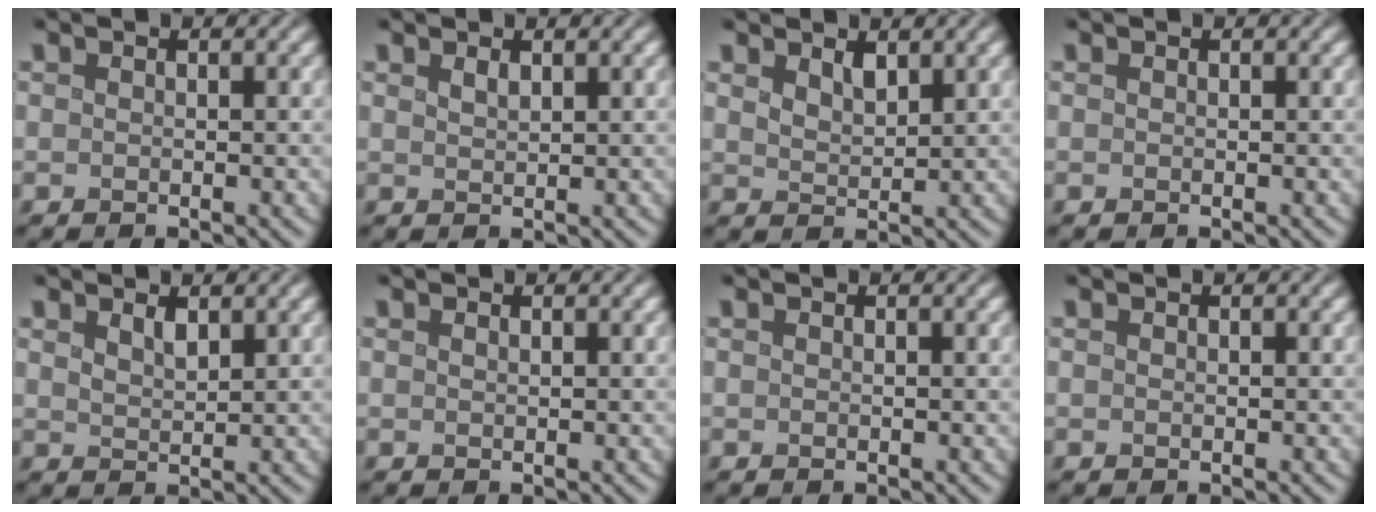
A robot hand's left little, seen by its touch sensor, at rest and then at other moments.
{"total": 0.8, "force": [0.6, 0.3, 0.4], "torque": [-0.012, 0.000, 0.014]}
{"total": 1.7, "force": [1.2, 0.8, 0.9], "torque": [-0.022, -0.002, 0.028]}
{"total": 0.0}
{"total": 1.3, "force": [1.0, 0.5, 0.7], "torque": [-0.017, 0.000, 0.023]}
{"total": 0.0}
{"total": 0.0}
{"total": 0.0}